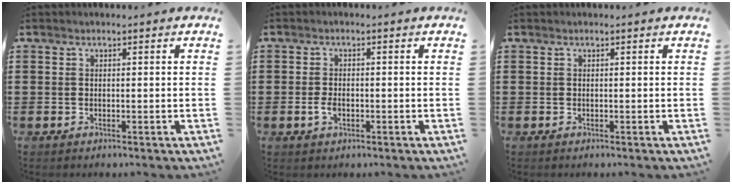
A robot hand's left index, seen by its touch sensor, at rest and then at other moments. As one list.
[{"total": 2.2, "force": [-0.6, 1.2, 1.8], "torque": [-0.050, -0.004, -0.015]}, {"total": 0.0}]